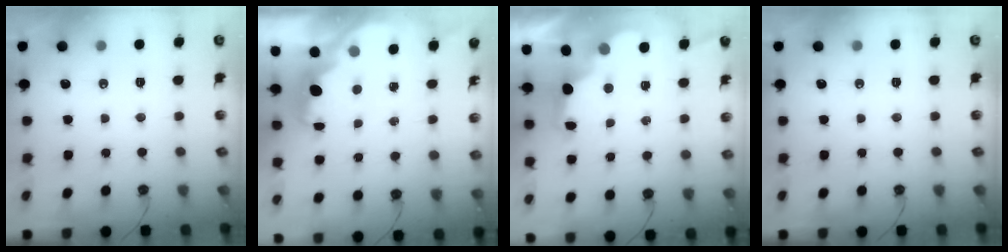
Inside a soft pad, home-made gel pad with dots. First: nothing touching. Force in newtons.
{"total": 2.5, "press": 2.4, "slide": 0.8}
{"total": 2.9, "press": 2.8, "slide": 0.9}
{"total": 0.0}